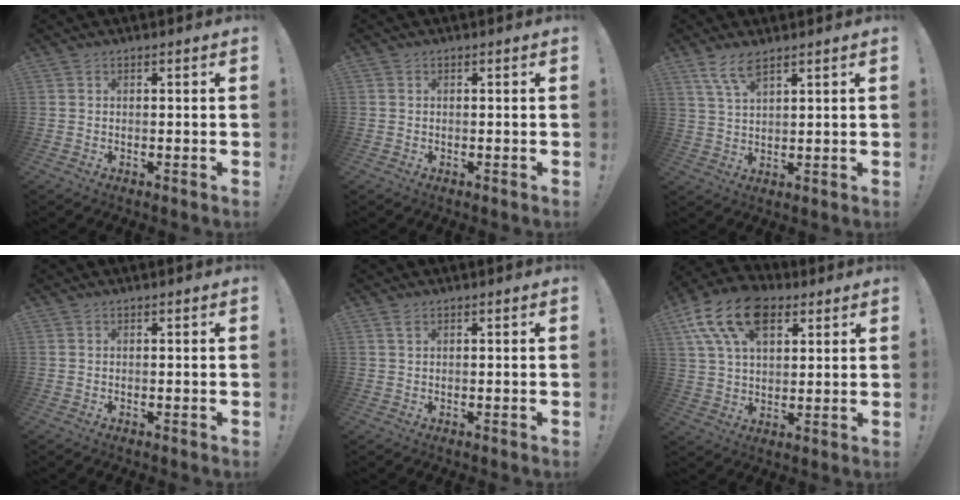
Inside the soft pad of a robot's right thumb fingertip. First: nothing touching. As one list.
[{"total": 0.7, "force": [-0.2, 0.7, 0.1], "torque": [0.000, 0.001, -0.003]}, {"total": 6.3, "force": [4.5, 1.7, 4.1], "torque": [-0.080, -0.017, 0.083]}, {"total": 0.0}, {"total": 1.6, "force": [1.0, 0.6, 1.2], "torque": [-0.016, -0.002, 0.017]}, {"total": 17.6, "force": [8.6, 10.8, 10.9], "torque": [-0.198, -0.035, 0.154]}]